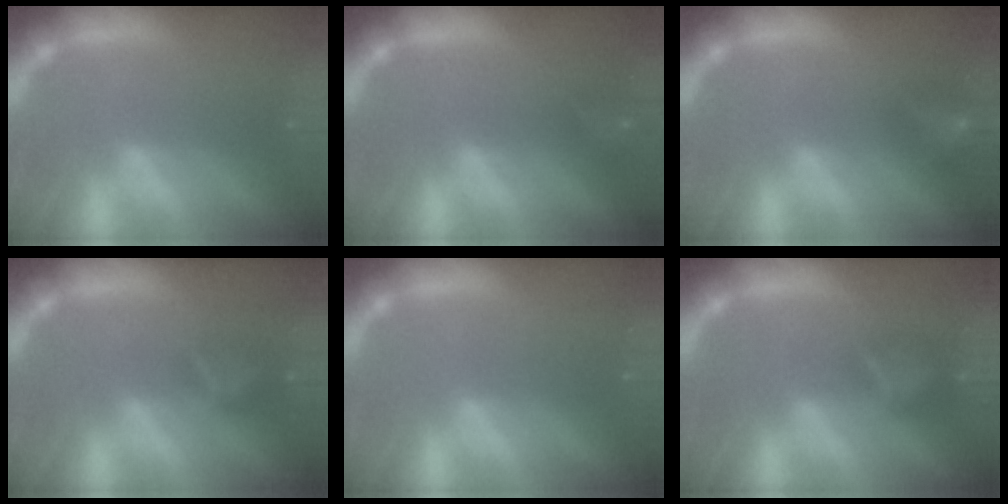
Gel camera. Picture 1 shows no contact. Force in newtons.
{"total": 2.9}
{"total": 4.5}
{"total": 2.4}
{"total": 0.0}
{"total": 2.9}